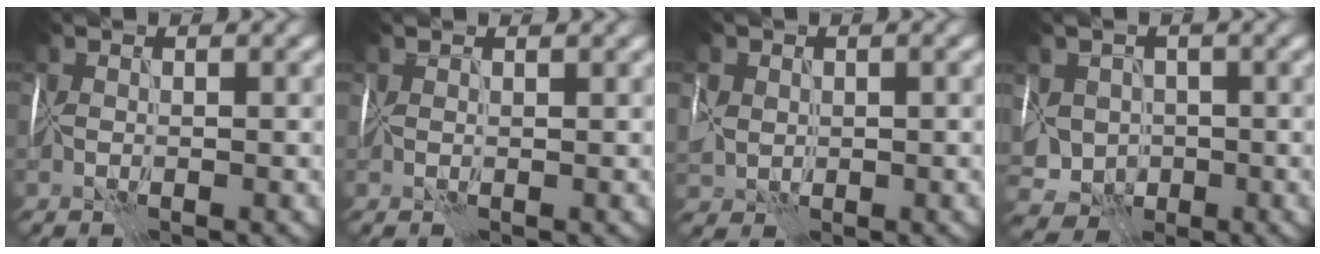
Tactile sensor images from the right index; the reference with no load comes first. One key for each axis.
{"total": 1.6, "fx": 1.4, "fy": 0.4, "fz": 0.7, "tx": -0.010, "ty": 0.008, "tz": 0.013}
{"total": 3.8, "fx": 0.5, "fy": 3.1, "fz": 2.1, "tx": -0.046, "ty": 0.004, "tz": 0.012}
{"total": 6.1, "fx": -0.4, "fy": 5.2, "fz": 3.1, "tx": -0.052, "ty": 0.001, "tz": -0.009}